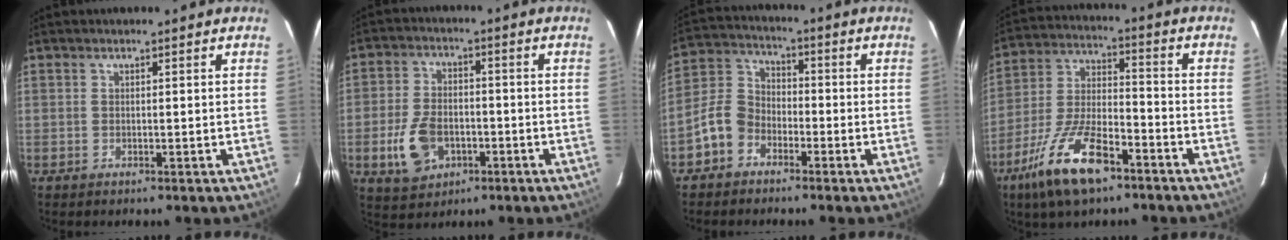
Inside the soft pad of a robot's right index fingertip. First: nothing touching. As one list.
[{"total": 10.1, "force": [-3.6, 6.9, 6.5], "torque": [-0.147, 0.003, -0.054]}, {"total": 7.5, "force": [-4.4, 5.5, 2.6], "torque": [-0.065, 0.028, -0.085]}, {"total": 15.8, "force": [-9.7, 5.8, 11.0], "torque": [-0.234, -0.017, -0.179]}]